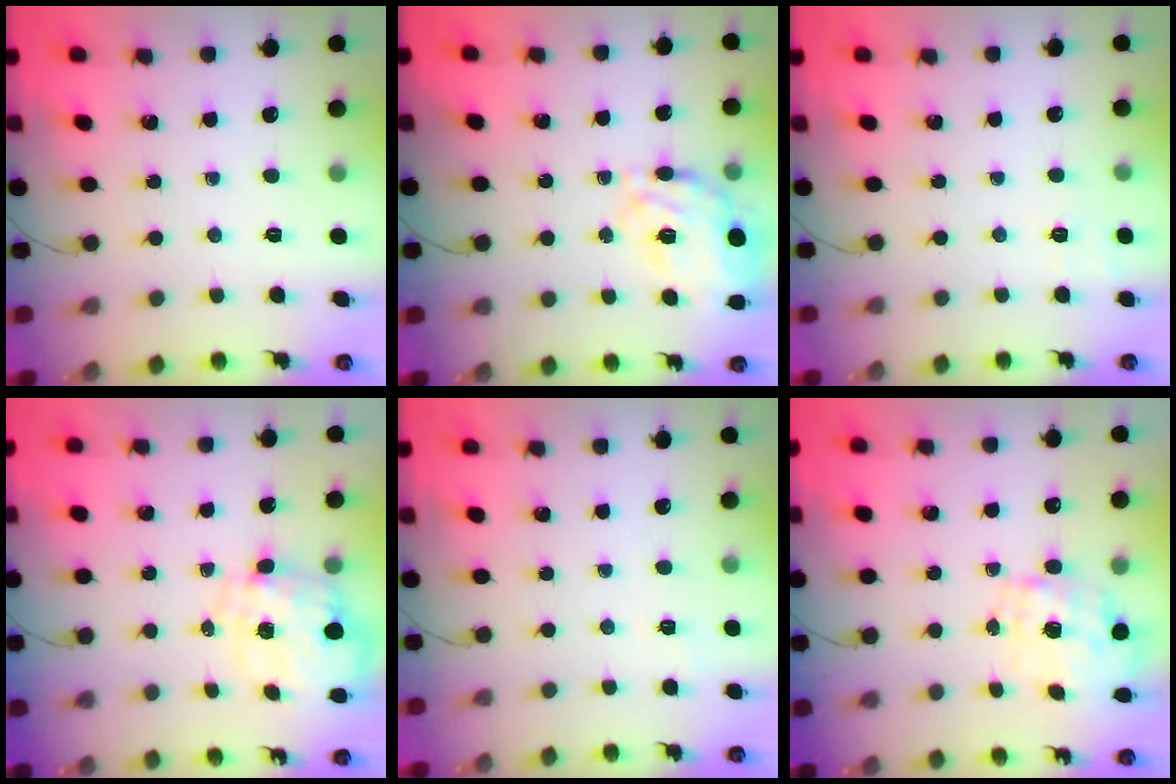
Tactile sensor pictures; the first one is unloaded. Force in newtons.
{"total": 14.8, "press": 14.5, "slide": 3.1}
{"total": 7.2, "press": 6.9, "slide": 1.9}
{"total": 2.9, "press": 2.7, "slide": 1.1}
{"total": 5.4, "press": 5.2, "slide": 1.5}
{"total": 1.6, "press": 1.5, "slide": 0.6}